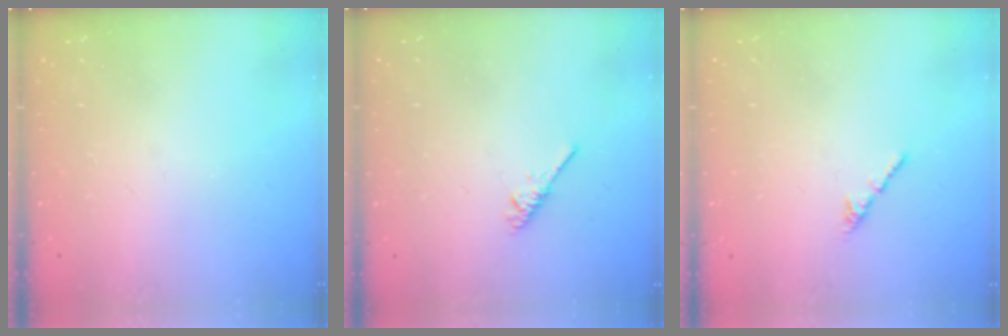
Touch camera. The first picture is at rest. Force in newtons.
{"total": 1.9, "press": 1.9, "slide": 0.4}
{"total": 0.8, "press": 0.7, "slide": 0.5}